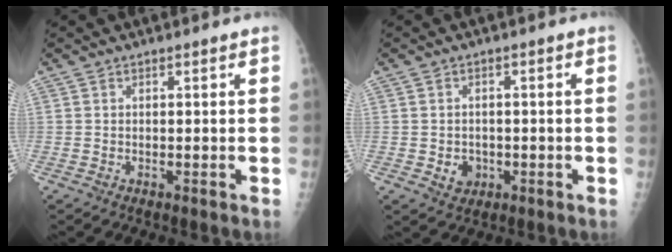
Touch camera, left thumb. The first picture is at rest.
{"total": 3.6, "force": [-0.9, 3.2, 1.5], "torque": [-0.005, 0.003, -0.007]}